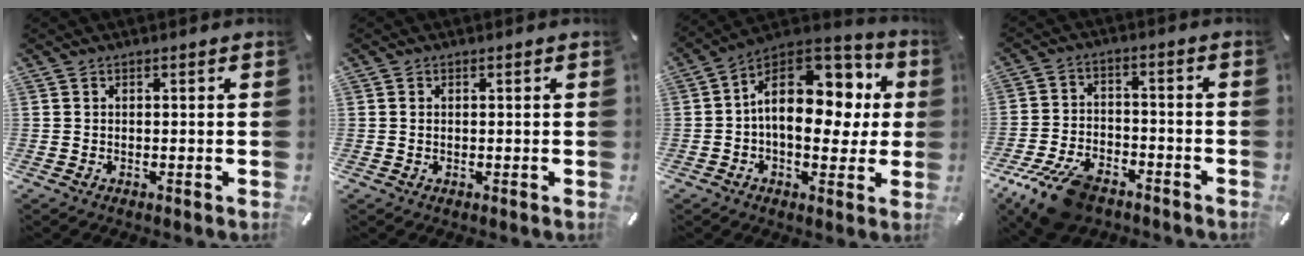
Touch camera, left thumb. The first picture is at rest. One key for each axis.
{"total": 0.8, "fx": -0.1, "fy": 0.5, "fz": 0.6, "tx": -0.014, "ty": 0.002, "tz": -0.002}
{"total": 17.7, "fx": 3.8, "fy": 11.7, "fz": 12.8, "tx": -0.183, "ty": -0.015, "tz": 0.068}
{"total": 12.2, "fx": -8.2, "fy": 5.8, "fz": 6.9, "tx": -0.136, "ty": 0.041, "tz": -0.147}